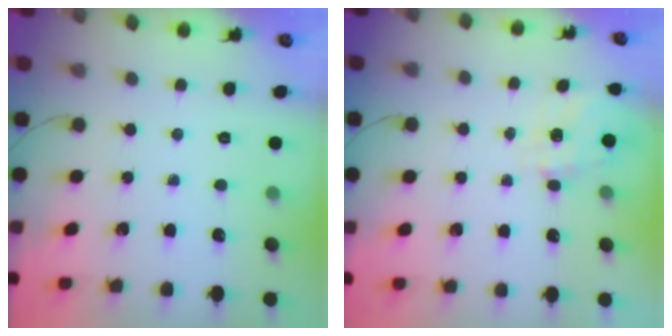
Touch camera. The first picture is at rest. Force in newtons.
{"total": 7.6, "press": 7.6, "slide": 0.9}